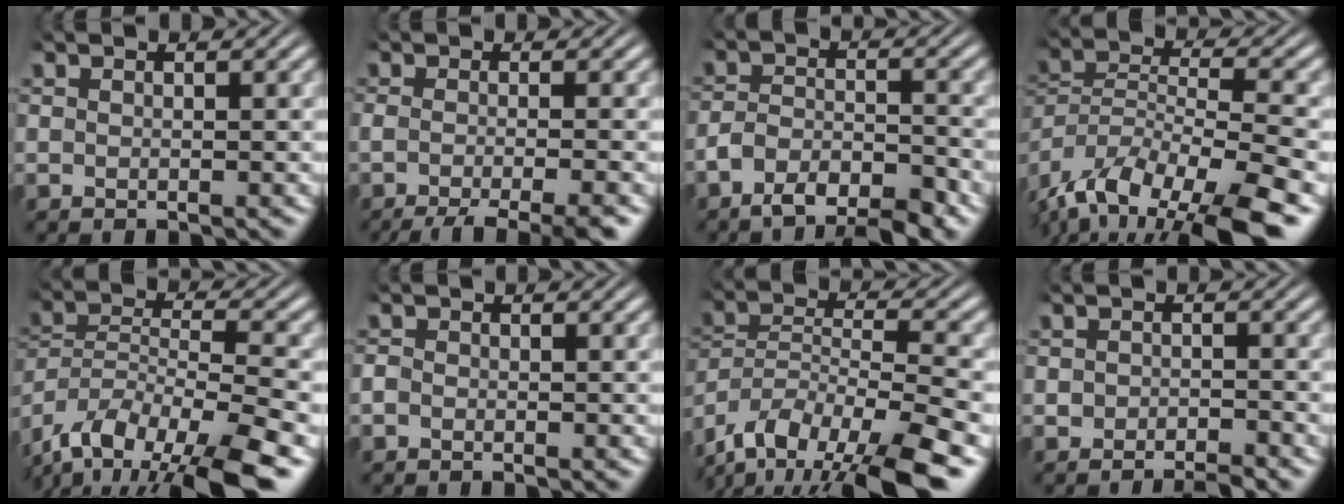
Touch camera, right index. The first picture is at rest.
{"total": 9.5, "force": [-7.5, 3.0, 5.0], "torque": [-0.071, -0.027, -0.102]}
{"total": 6.3, "force": [-4.8, 3.0, 2.8], "torque": [-0.042, -0.012, -0.085]}
{"total": 8.7, "force": [-4.0, 4.6, 6.2], "torque": [-0.130, -0.039, -0.052]}
{"total": 9.0, "force": [-4.0, 5.4, 6.0], "torque": [-0.128, -0.036, -0.054]}
{"total": 1.0, "force": [-0.5, 0.7, 0.4], "torque": [-0.013, -0.007, -0.009]}
{"total": 9.7, "force": [-4.7, 6.1, 6.0], "torque": [-0.126, -0.037, -0.066]}
{"total": 1.8, "force": [-1.7, 0.4, 0.5], "torque": [-0.005, -0.006, -0.027]}